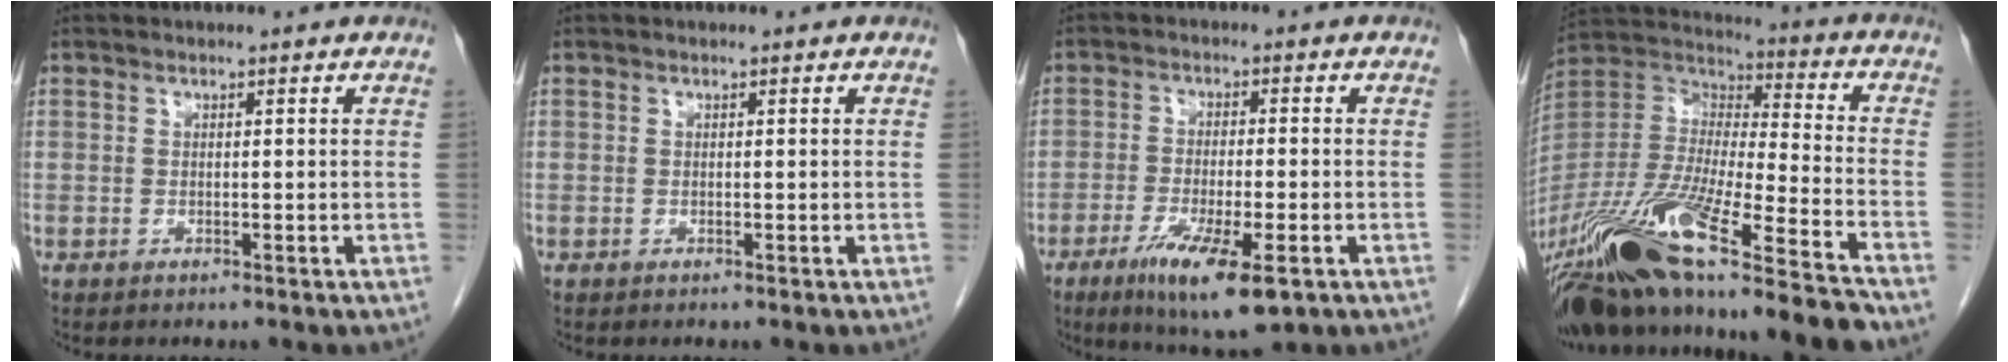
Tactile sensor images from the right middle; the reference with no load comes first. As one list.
[{"total": 0.0}, {"total": 9.6, "force": [-4.9, 1.7, 8.0], "torque": [-0.142, -0.025, -0.077]}, {"total": 25.6, "force": [-19.6, 0.4, 16.5], "torque": [-0.328, -0.045, -0.356]}]